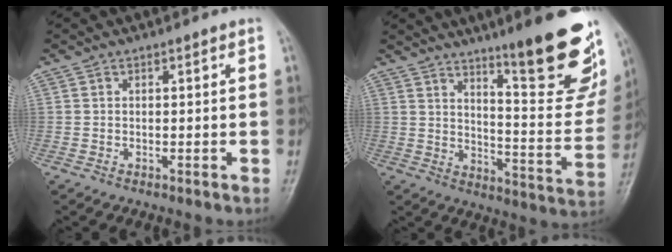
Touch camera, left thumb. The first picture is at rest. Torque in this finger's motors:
{"motor_torque": [2.60, 2.42, 1.36, -1.42, 0.17]}